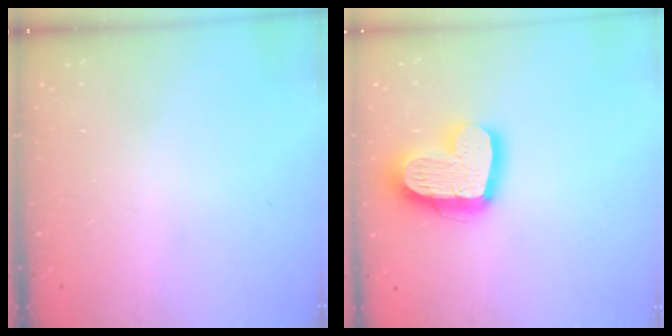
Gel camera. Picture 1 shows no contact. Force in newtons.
{"total": 20.2, "press": 20.1, "slide": 2.0}